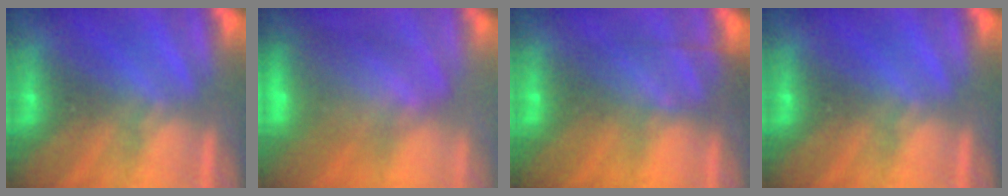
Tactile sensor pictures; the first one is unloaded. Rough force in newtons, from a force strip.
{"total": 8.5}
{"total": 7.2}
{"total": 0.0}